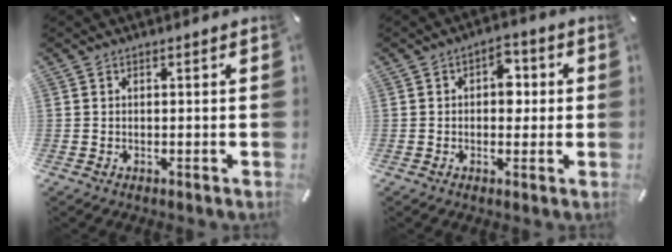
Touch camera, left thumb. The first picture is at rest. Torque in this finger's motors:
{"motor_torque": [0.80, 0.84, 0.52, -0.24, -0.01]}